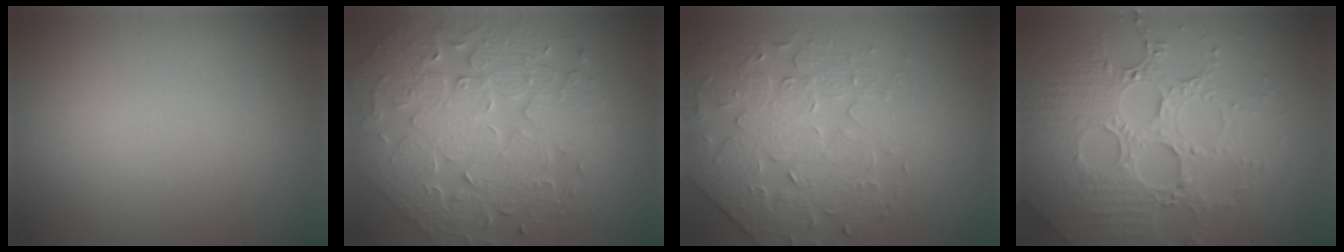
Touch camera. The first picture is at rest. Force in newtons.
{"total": 9.1, "press": 6.7, "slide": 6.2}
{"total": 4.5, "press": 4.5, "slide": 0.4}
{"total": 6.4, "press": 5.1, "slide": 3.8}